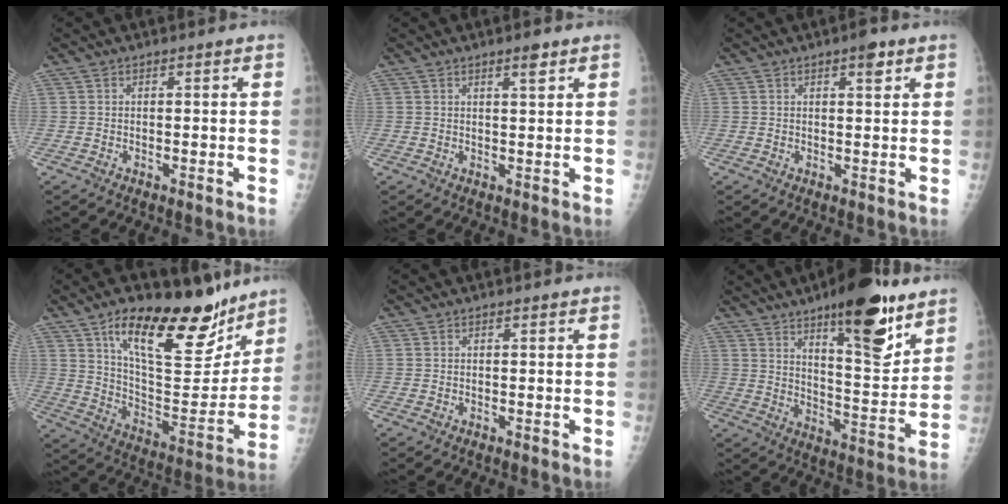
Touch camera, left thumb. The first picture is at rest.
{"total": 2.4, "force": [1.6, 0.4, 1.8], "torque": [-0.025, -0.010, 0.024]}
{"total": 2.7, "force": [1.6, 0.9, 2.1], "torque": [-0.023, -0.005, 0.020]}
{"total": 24.6, "force": [15.7, 9.4, 16.5], "torque": [-0.203, -0.070, 0.255]}
{"total": 0.0}
{"total": 19.0, "force": [11.8, 5.9, 13.7], "torque": [-0.162, -0.076, 0.180]}